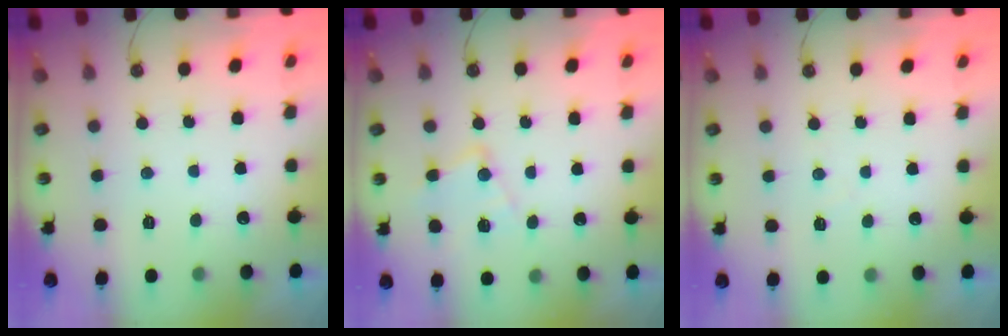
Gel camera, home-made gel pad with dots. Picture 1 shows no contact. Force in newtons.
{"total": 10.8, "press": 10.8, "slide": 0.4}
{"total": 3.3, "press": 3.2, "slide": 0.6}